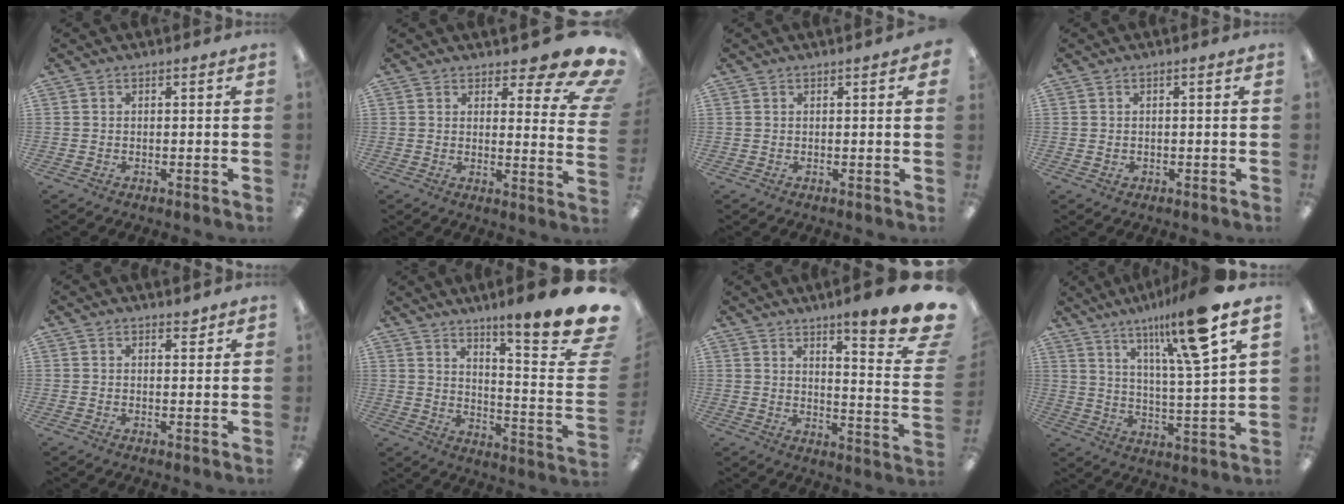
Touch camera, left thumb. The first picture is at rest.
{"total": 9.9, "force": [6.9, 3.5, 6.2], "torque": [-0.061, -0.054, 0.117]}
{"total": 0.9, "force": [0.5, 0.0, 0.8], "torque": [-0.008, -0.003, 0.007]}
{"total": 1.0, "force": [0.0, 0.8, 0.6], "torque": [-0.011, 0.005, -0.002]}
{"total": 1.8, "force": [1.5, 0.6, 0.7], "torque": [0.002, -0.008, 0.025]}
{"total": 15.9, "force": [12.2, 1.1, 10.1], "torque": [-0.147, -0.105, 0.190]}
{"total": 11.8, "force": [8.9, 1.0, 7.8], "torque": [-0.105, -0.082, 0.144]}
{"total": 16.5, "force": [11.2, 1.6, 12.0], "torque": [-0.202, -0.053, 0.168]}